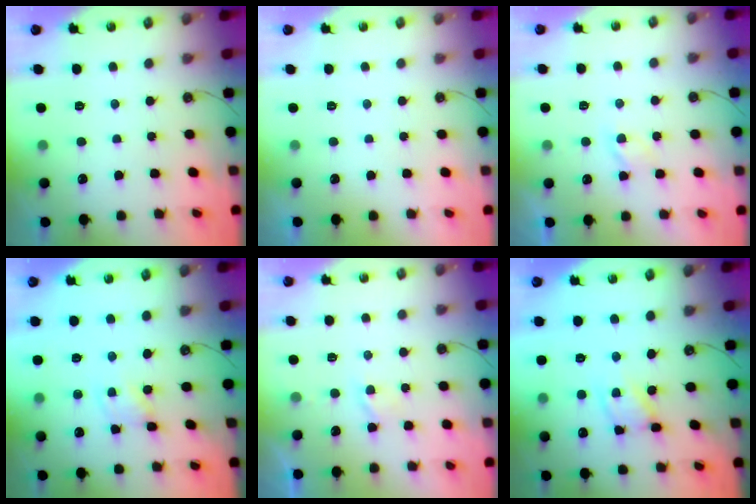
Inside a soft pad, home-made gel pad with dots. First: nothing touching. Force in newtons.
{"total": 0.0}
{"total": 2.9, "press": 2.8, "slide": 0.6}
{"total": 1.2, "press": 1.2, "slide": 0.1}
{"total": 1.9, "press": 1.9, "slide": 0.4}
{"total": 8.3, "press": 8.3, "slide": 0.5}